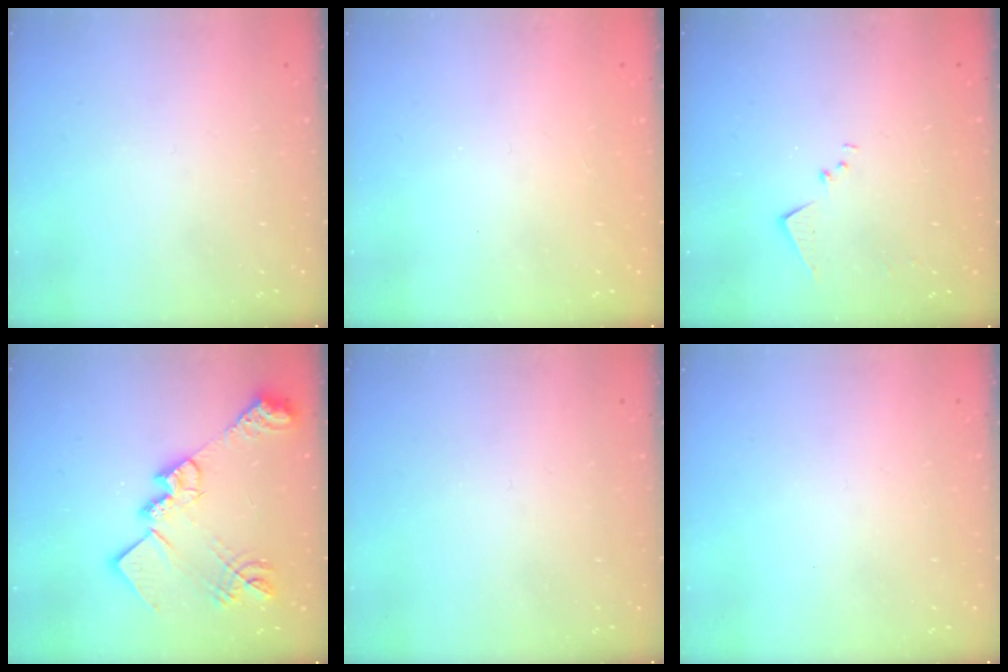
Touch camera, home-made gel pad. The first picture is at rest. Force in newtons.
{"total": 1.1, "press": 1.0, "slide": 0.1}
{"total": 7.5, "press": 7.4, "slide": 0.6}
{"total": 21.7, "press": 21.7, "slide": 1.3}
{"total": 0.0}
{"total": 0.0}